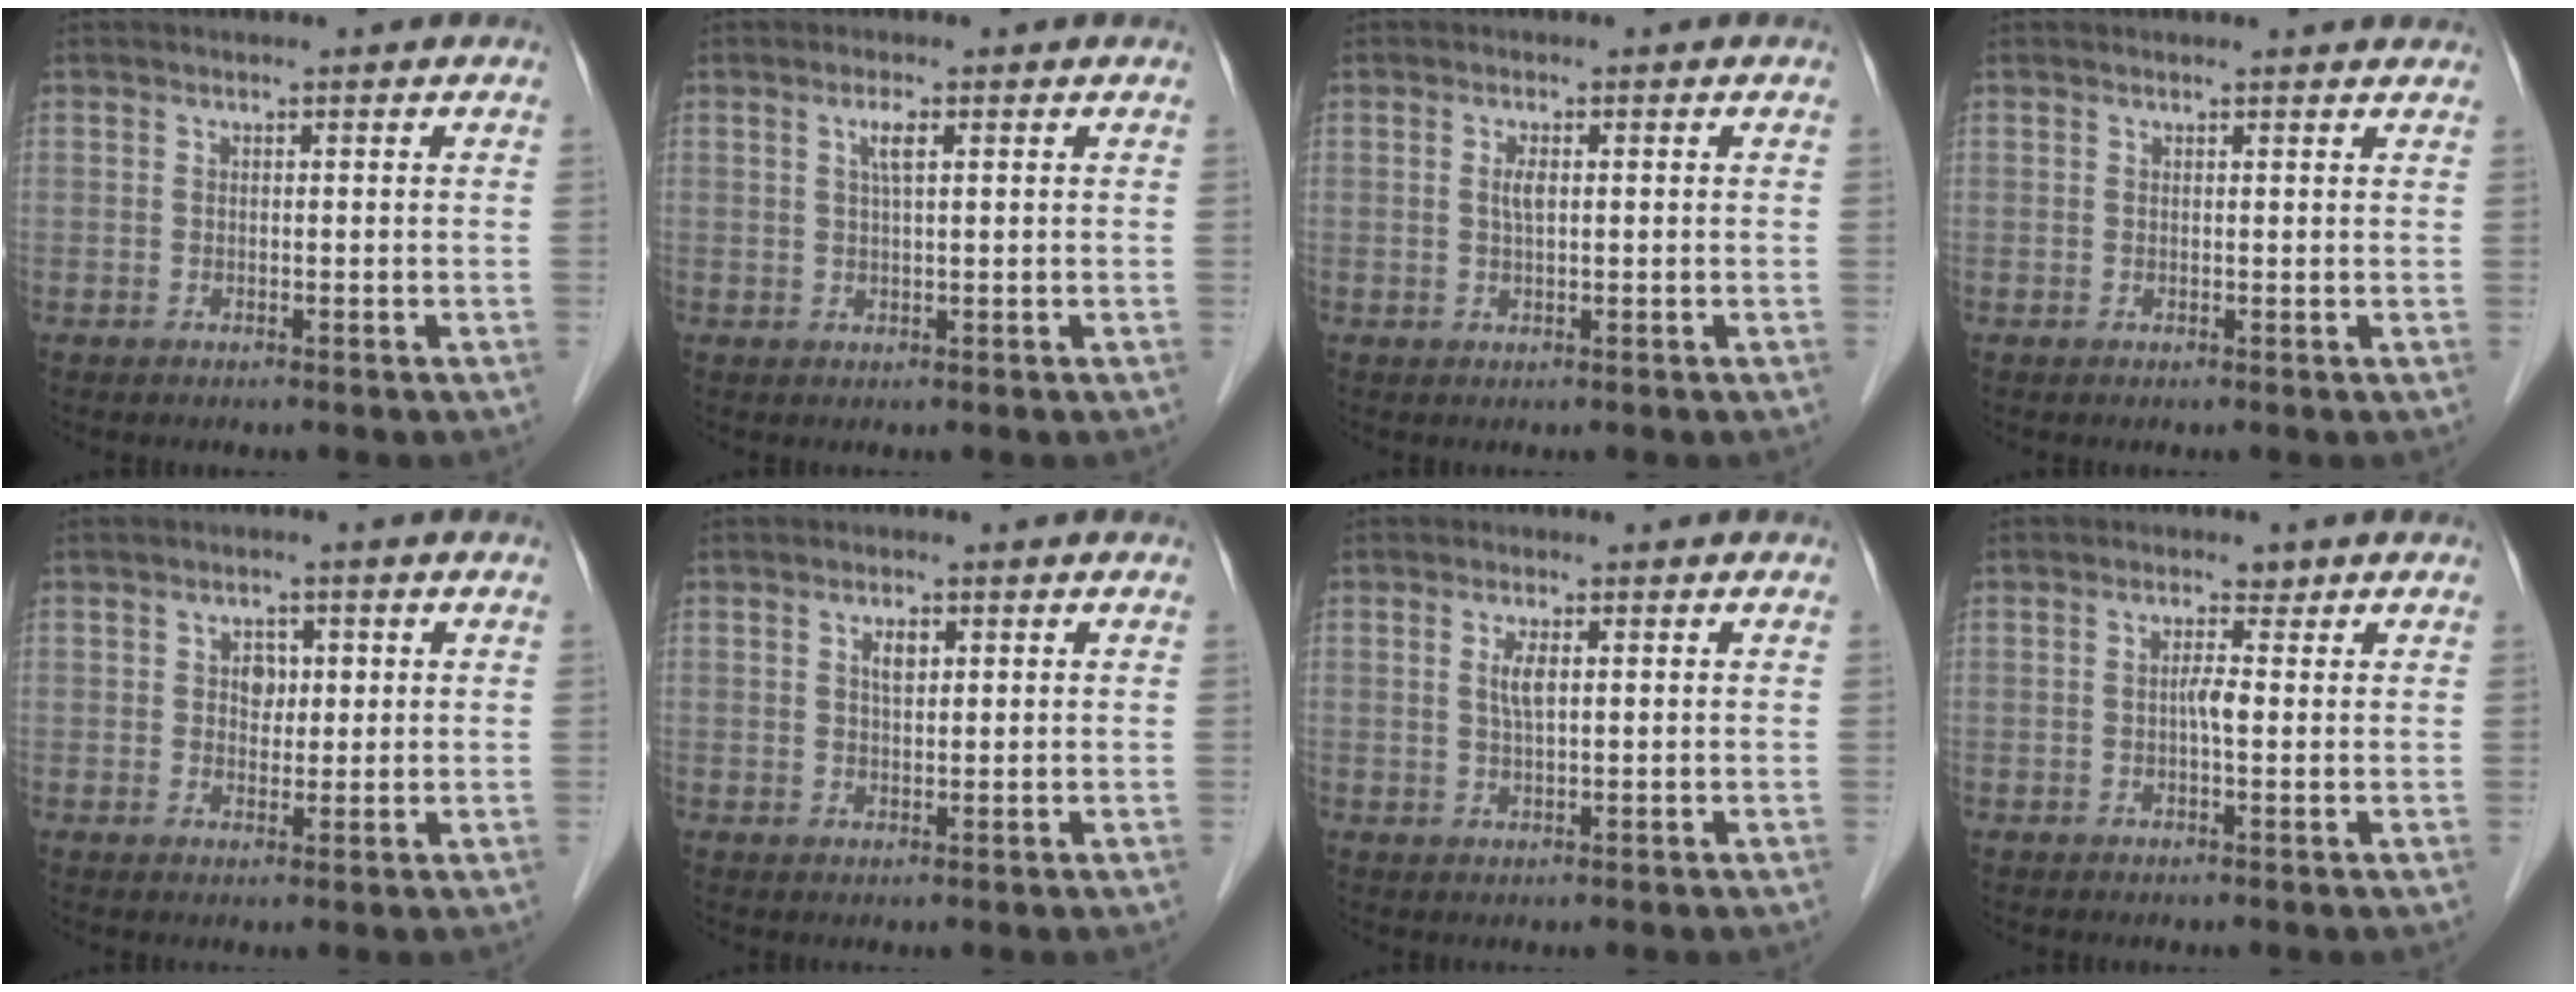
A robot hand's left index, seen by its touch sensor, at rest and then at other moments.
{"total": 2.2, "force": [0.8, 0.1, 2.0], "torque": [-0.042, 0.003, 0.015]}
{"total": 1.6, "force": [0.3, 0.4, 1.5], "torque": [-0.035, 0.000, 0.006]}
{"total": 2.8, "force": [2.8, 0.3, 0.4], "torque": [-0.011, 0.004, 0.022]}
{"total": 2.8, "force": [0.7, 2.0, 1.7], "torque": [-0.026, 0.006, 0.011]}
{"total": 2.1, "force": [0.8, 0.8, 1.7], "torque": [-0.033, 0.004, 0.016]}
{"total": 2.4, "force": [0.6, 0.5, 2.3], "torque": [-0.051, 0.000, 0.013]}
{"total": 1.7, "force": [0.3, 0.5, 1.6], "torque": [-0.033, 0.005, 0.003]}